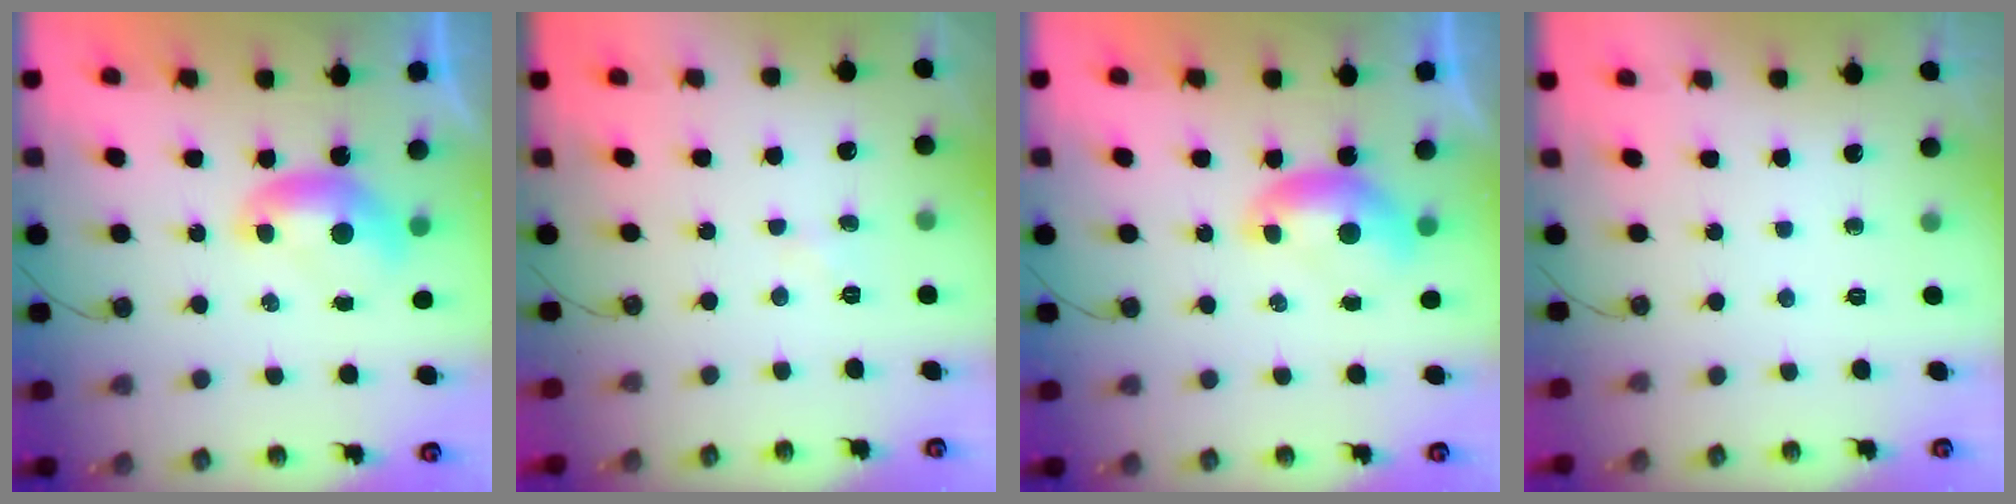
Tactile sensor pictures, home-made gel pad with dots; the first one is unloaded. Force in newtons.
{"total": 0.9, "press": 0.9, "slide": 0.3}
{"total": 0.0}
{"total": 0.0}